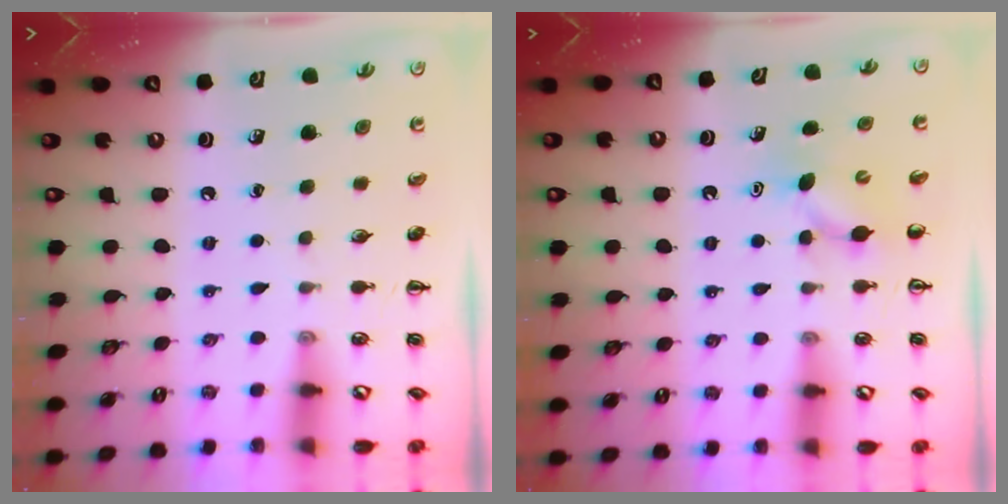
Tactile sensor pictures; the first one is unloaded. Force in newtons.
{"total": 5.2, "press": 5.0, "slide": 1.2}